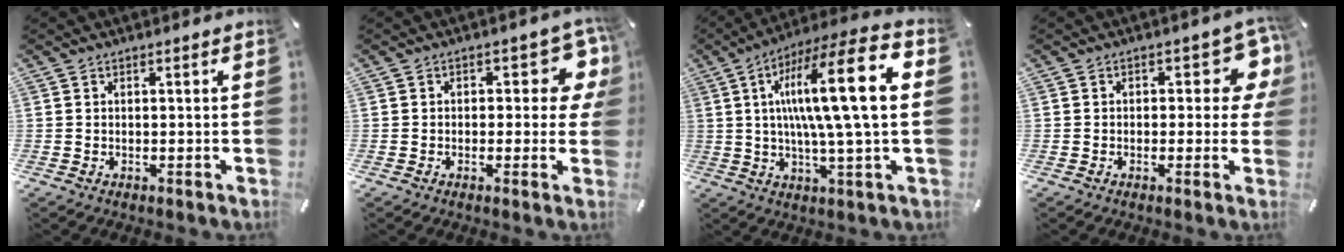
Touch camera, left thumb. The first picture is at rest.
{"total": 8.5, "force": [2.0, 4.8, 6.7], "torque": [-0.070, -0.009, 0.030]}
{"total": 19.4, "force": [3.3, 2.5, 19.0], "torque": [-0.346, -0.008, 0.031]}
{"total": 8.5, "force": [2.0, 4.8, 6.7], "torque": [-0.070, -0.010, 0.032]}